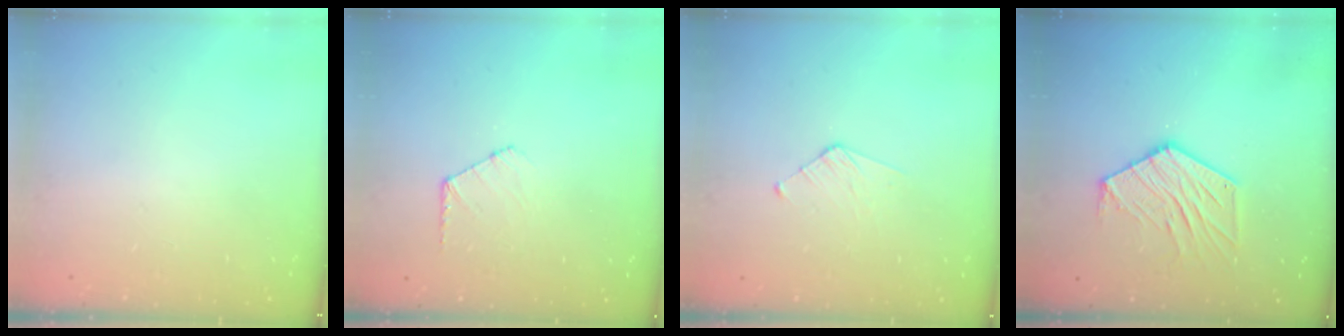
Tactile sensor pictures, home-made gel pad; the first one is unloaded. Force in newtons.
{"total": 5.2, "press": 5.2, "slide": 0.4}
{"total": 3.9, "press": 3.9, "slide": 0.3}
{"total": 12.2, "press": 12.2, "slide": 1.0}